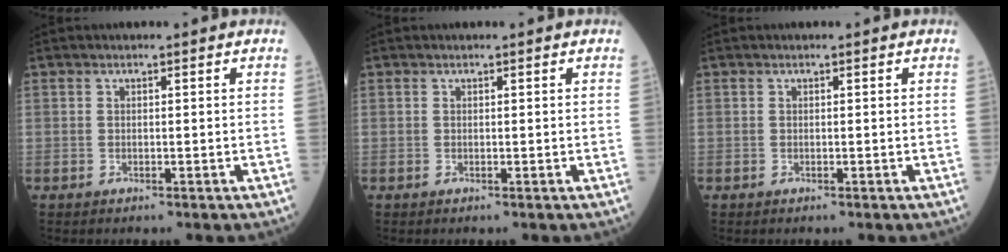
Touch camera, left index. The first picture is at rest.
{"total": 0.0}
{"total": 0.0}